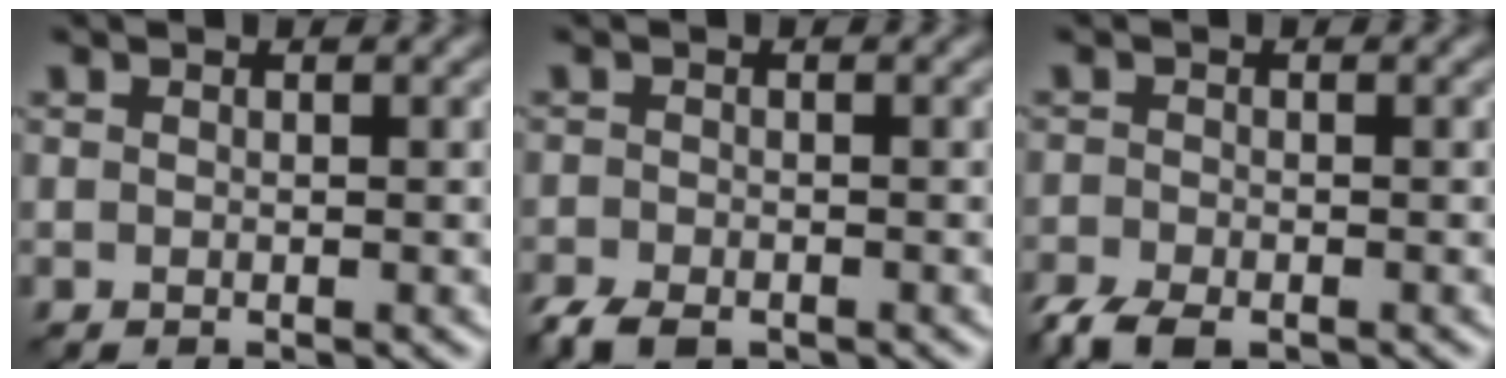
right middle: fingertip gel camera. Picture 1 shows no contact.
{"total": 3.4, "force": [-2.6, 1.5, 1.6], "torque": [-0.028, -0.010, -0.053]}
{"total": 4.3, "force": [-3.2, 1.8, 2.2], "torque": [-0.042, -0.013, -0.066]}